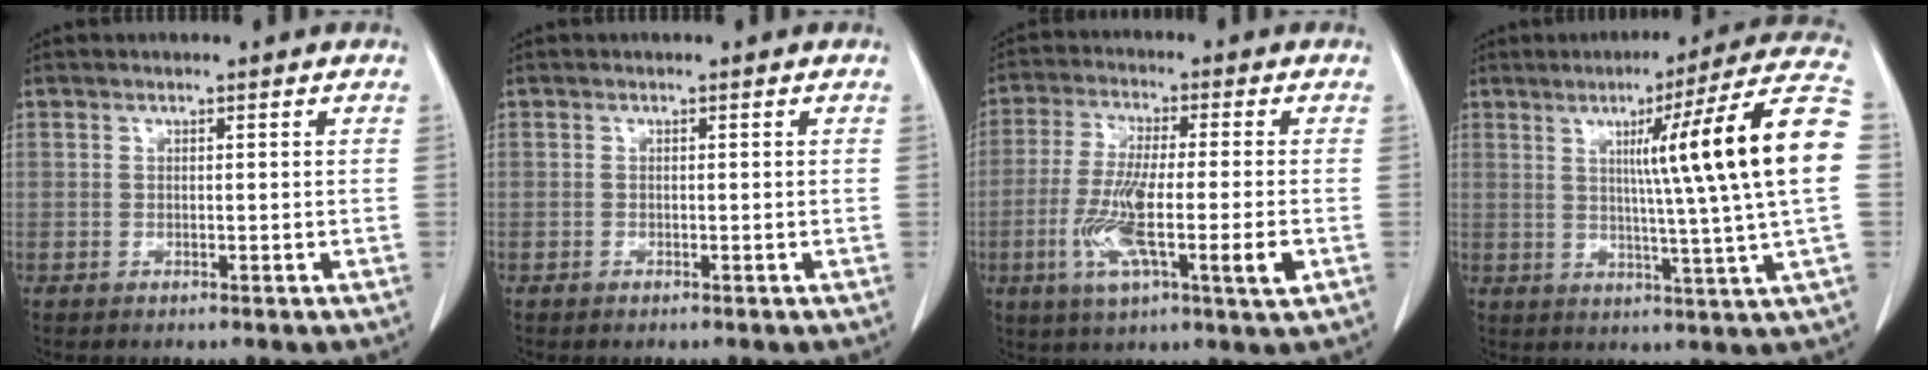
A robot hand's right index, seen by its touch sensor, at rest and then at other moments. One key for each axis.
{"total": 0.0}
{"total": 12.5, "fx": -3.3, "fy": 1.1, "fz": 12.0, "tx": -0.224, "ty": -0.018, "tz": -0.062}
{"total": 18.3, "fx": 2.6, "fy": -2.3, "fz": 18.0, "tx": -0.238, "ty": 0.007, "tz": 0.024}